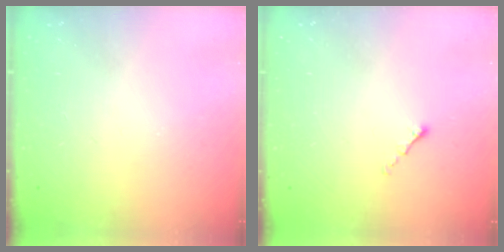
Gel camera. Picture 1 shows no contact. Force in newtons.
{"total": 0.0}